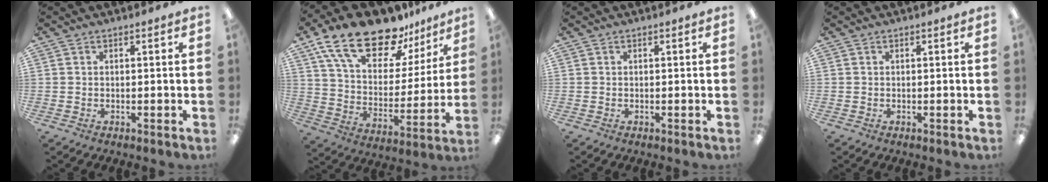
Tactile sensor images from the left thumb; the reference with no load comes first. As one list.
[{"total": 20.7, "force": [15.2, 9.0, 10.7], "torque": [-0.192, -0.094, 0.271]}, {"total": 0.0}, {"total": 0.0}]